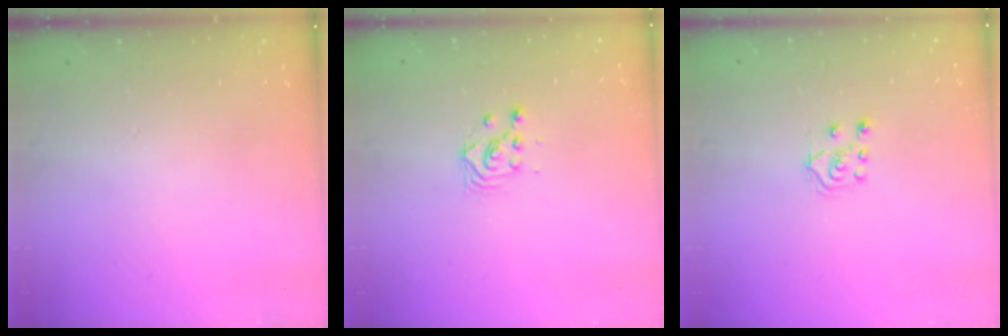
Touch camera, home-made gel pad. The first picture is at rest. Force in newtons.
{"total": 3.0, "press": 3.0, "slide": 0.1}
{"total": 6.0, "press": 6.0, "slide": 0.4}